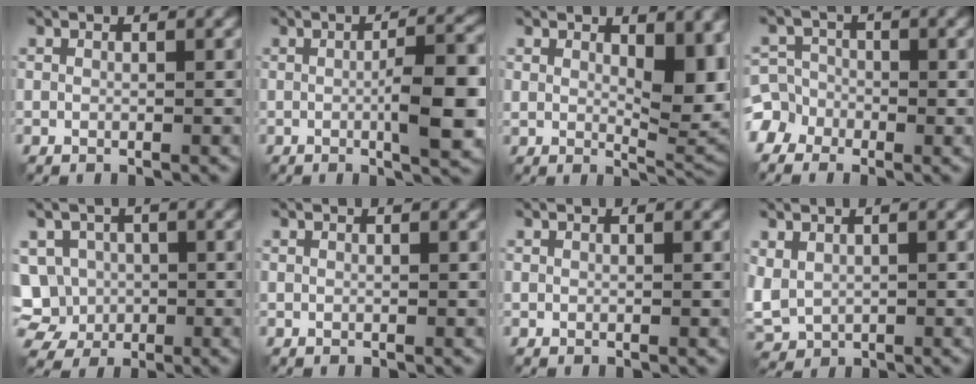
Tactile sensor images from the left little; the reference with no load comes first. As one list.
[{"total": 6.5, "force": [-0.7, 1.6, 6.3], "torque": [-0.094, 0.001, -0.013]}, {"total": 9.1, "force": [2.4, 4.4, 7.6], "torque": [-0.106, -0.009, 0.043]}, {"total": 4.7, "force": [-2.5, 3.9, 0.6], "torque": [0.010, 0.002, -0.063]}, {"total": 8.3, "force": [-0.2, 7.6, 3.5], "torque": [-0.088, 0.011, -0.032]}, {"total": 0.0}, {"total": 0.0}, {"total": 2.7, "force": [0.6, 1.9, 1.7], "torque": [-0.052, 0.000, 0.016]}]